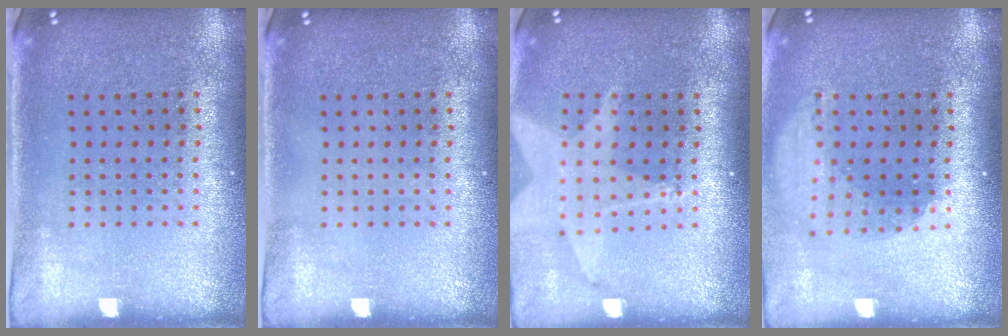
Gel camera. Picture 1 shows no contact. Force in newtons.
{"total": 0.0}
{"total": 2.0, "press": 1.6, "slide": 1.3}
{"total": 1.8, "press": 1.4, "slide": 1.2}